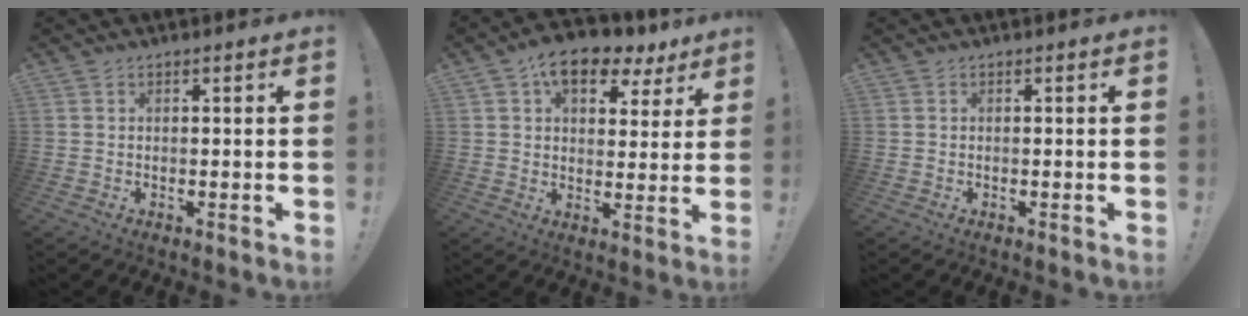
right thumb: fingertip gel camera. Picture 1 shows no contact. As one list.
[{"total": 11.6, "force": [6.6, 6.8, 6.7], "torque": [-0.102, -0.032, 0.119]}, {"total": 0.0}]